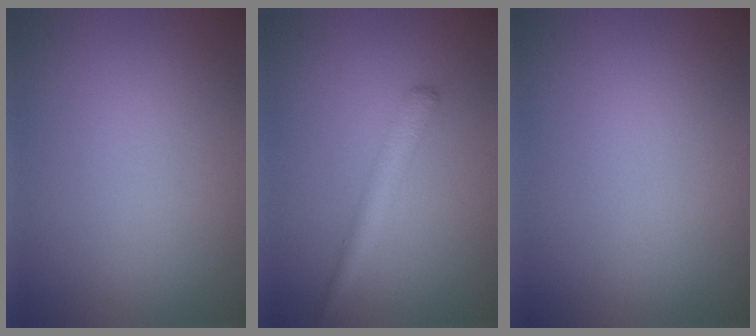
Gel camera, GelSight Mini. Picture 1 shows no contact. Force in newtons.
{"total": 2.3, "press": 2.3, "slide": 0.1}
{"total": 0.0}